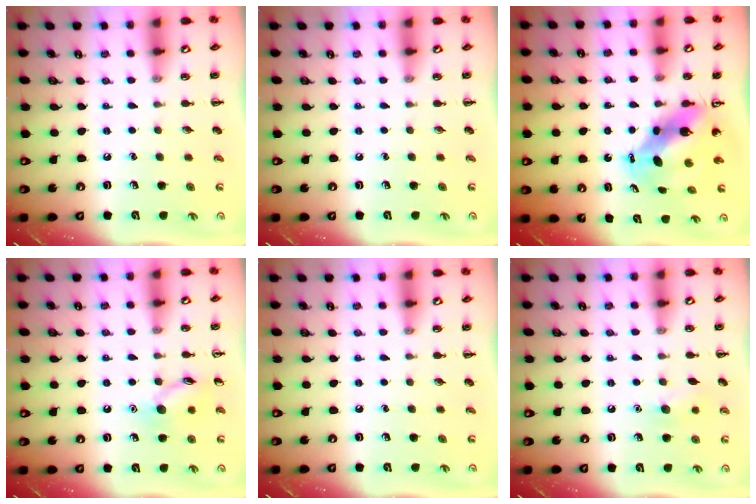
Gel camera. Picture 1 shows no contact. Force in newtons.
{"total": 0.0}
{"total": 8.1, "press": 7.8, "slide": 2.3}
{"total": 9.3, "press": 9.3, "slide": 0.5}
{"total": 0.0}
{"total": 7.6, "press": 7.4, "slide": 2.0}